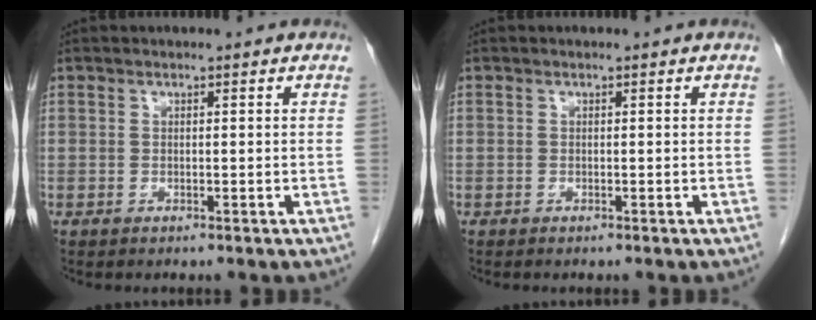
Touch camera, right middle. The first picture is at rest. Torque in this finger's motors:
{"motor_torque": [0.37, -0.37, 0.01, -0.06]}